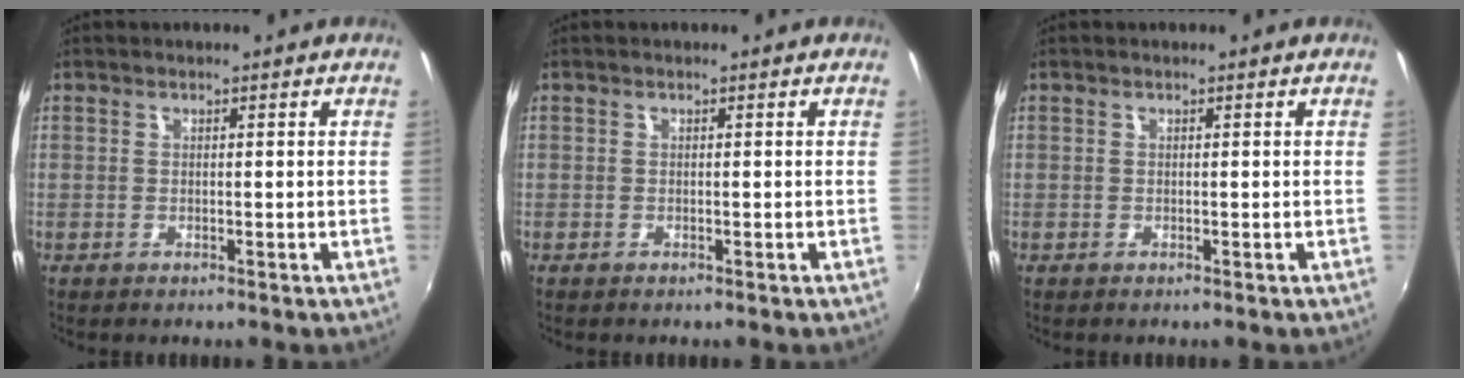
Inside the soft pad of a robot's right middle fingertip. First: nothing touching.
{"total": 0.0}
{"total": 0.0}